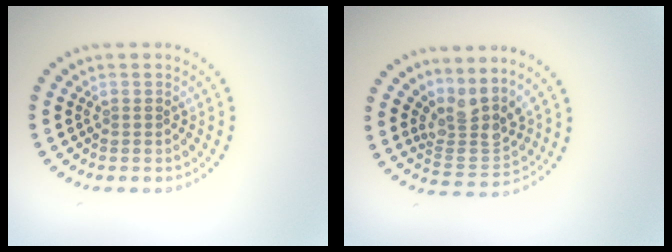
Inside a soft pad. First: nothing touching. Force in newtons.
{"total": 3.5, "press": 2.6, "slide": 2.4}